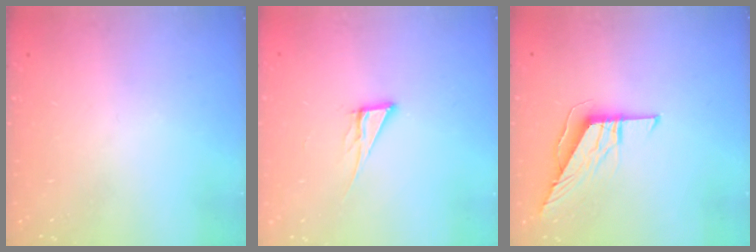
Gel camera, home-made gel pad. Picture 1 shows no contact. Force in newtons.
{"total": 6.1, "press": 6.1, "slide": 0.3}
{"total": 9.4, "press": 9.4, "slide": 0.9}